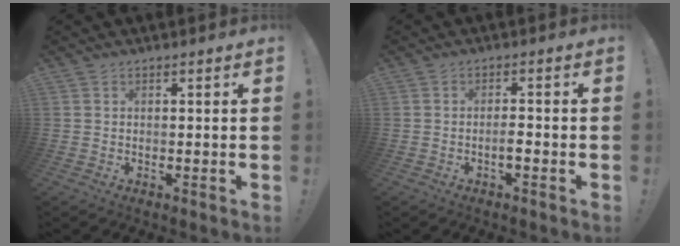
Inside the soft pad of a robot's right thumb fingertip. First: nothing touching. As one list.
[{"total": 2.8, "force": [-1.3, 0.7, 2.3], "torque": [-0.038, 0.005, -0.023]}]